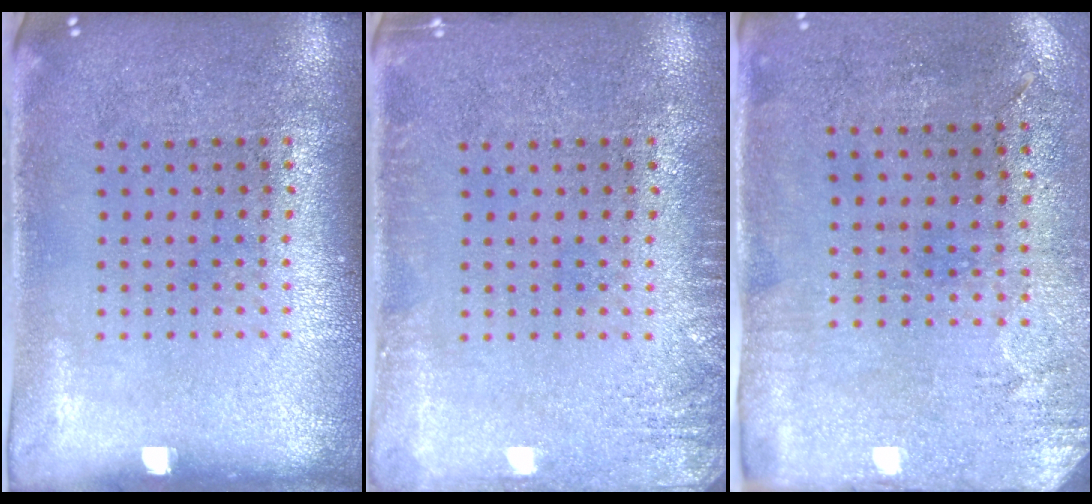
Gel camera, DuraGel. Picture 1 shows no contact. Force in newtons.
{"total": 1.6, "press": 1.6, "slide": 0.2}
{"total": 2.9, "press": 2.4, "slide": 1.7}